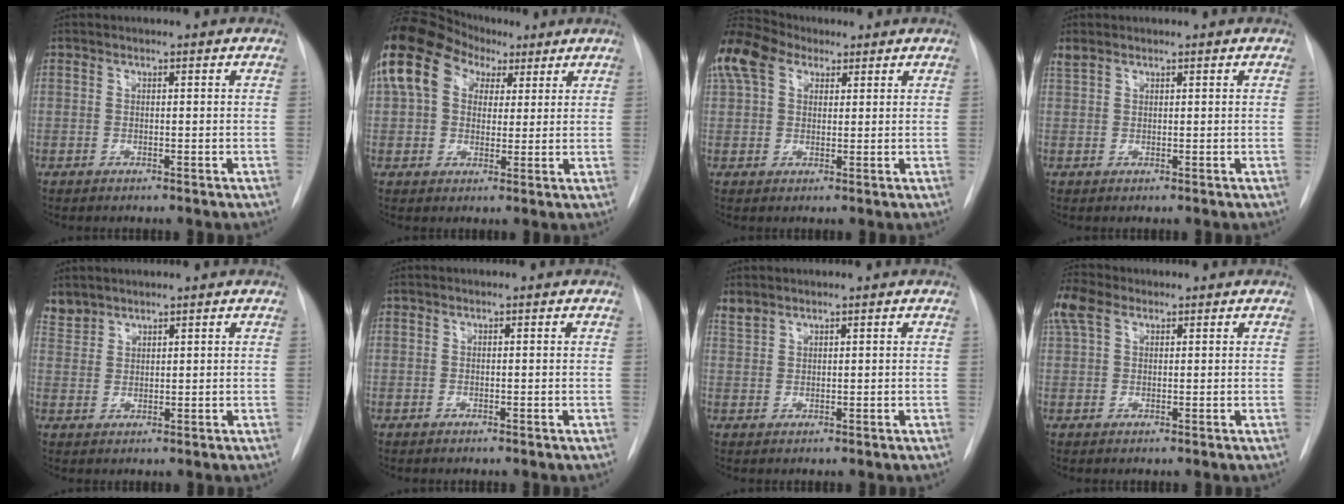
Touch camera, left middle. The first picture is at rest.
{"total": 13.9, "force": [6.2, 9.7, 7.8], "torque": [-0.172, 0.066, 0.108]}
{"total": 14.6, "force": [8.4, 9.3, 7.4], "torque": [-0.207, 0.071, 0.158]}
{"total": 1.4, "force": [1.2, 0.7, 0.4], "torque": [-0.015, 0.014, 0.027]}
{"total": 3.0, "force": [2.8, 1.1, -0.2], "torque": [0.006, 0.012, 0.057]}
{"total": 0.0}
{"total": 1.8, "force": [1.7, 0.6, 0.3], "torque": [-0.011, 0.011, 0.038]}
{"total": 5.2, "force": [2.9, 3.1, 3.1], "torque": [-0.087, 0.032, 0.060]}